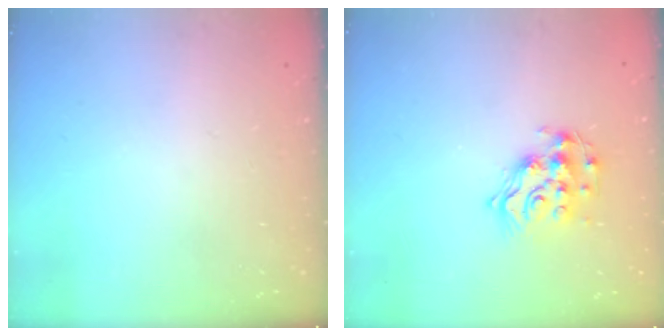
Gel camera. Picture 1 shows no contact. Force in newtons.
{"total": 12.6, "press": 12.6, "slide": 0.9}